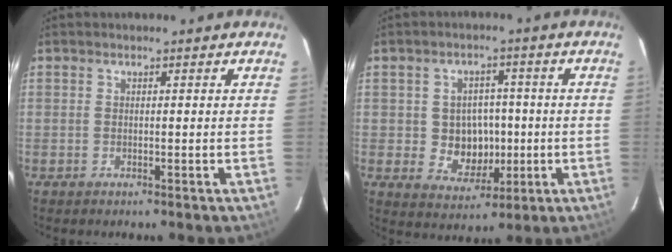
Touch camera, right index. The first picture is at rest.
{"total": 7.7, "force": [-0.8, 6.8, 3.5], "torque": [-0.073, 0.009, 0.004]}